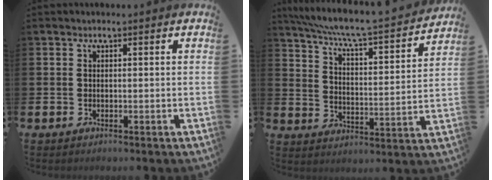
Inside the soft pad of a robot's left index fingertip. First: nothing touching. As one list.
[{"total": 7.3, "force": [6.7, 0.3, 2.9], "torque": [-0.081, -0.055, 0.109]}]